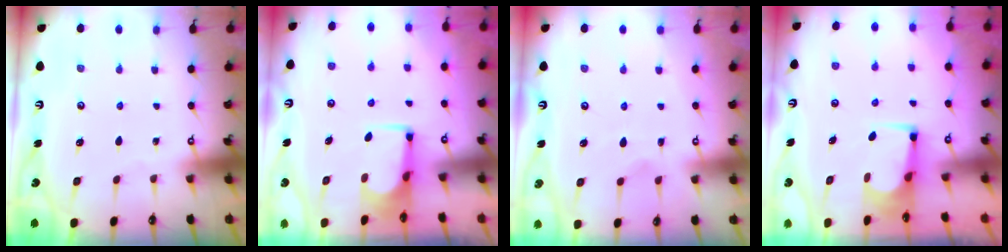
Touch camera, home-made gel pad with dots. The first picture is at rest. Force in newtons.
{"total": 1.3, "press": 1.3, "slide": 0.1}
{"total": 1.2, "press": 0.0, "slide": 1.2}
{"total": 2.2, "press": 2.2, "slide": 0.1}